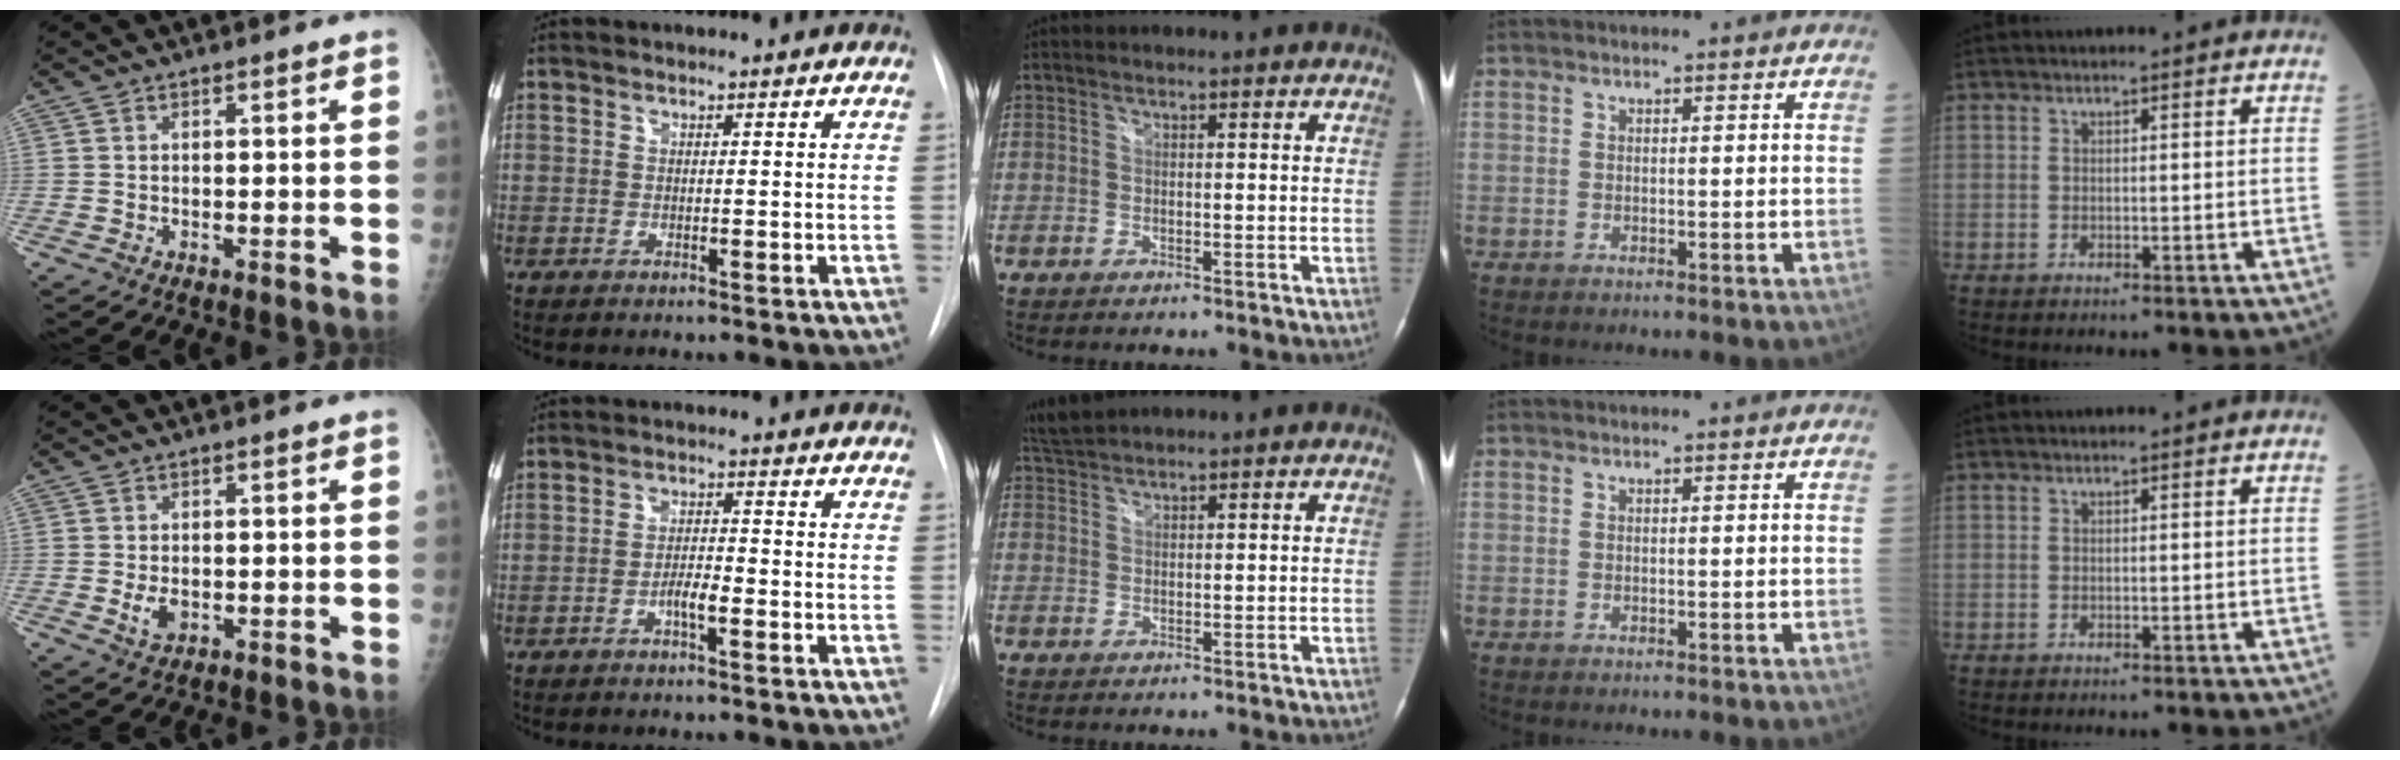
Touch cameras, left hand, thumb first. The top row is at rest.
{"thumb": {"total": 2.9, "force": [-0.4, 1.9, 2.2], "torque": [-0.038, -0.004, -0.002]}, "index": {"total": 2.7, "force": [-1.4, 0.4, 2.3], "torque": [-0.039, 0.003, -0.025]}, "middle": {"total": 2.8, "force": [2.8, -0.1, 0.3], "torque": [-0.019, 0.016, 0.063]}}